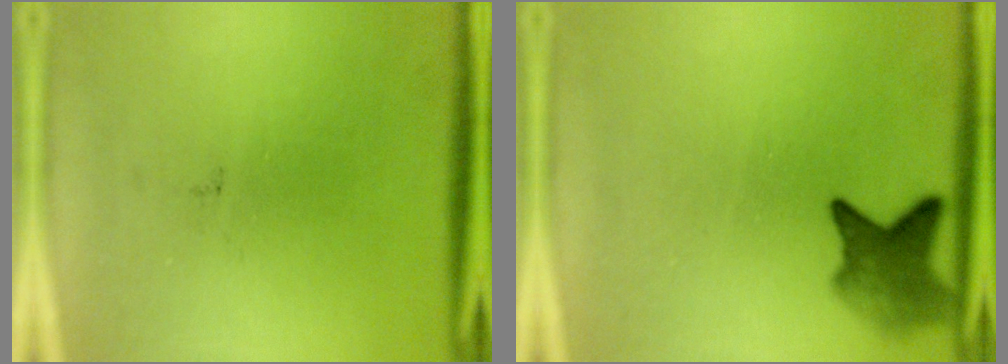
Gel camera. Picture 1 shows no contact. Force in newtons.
{"total": 5.0}